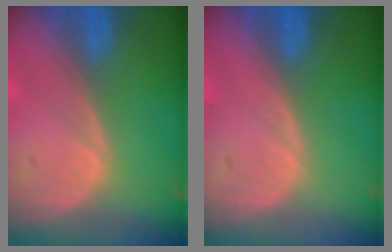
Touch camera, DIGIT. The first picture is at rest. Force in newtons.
{"total": 0.0}